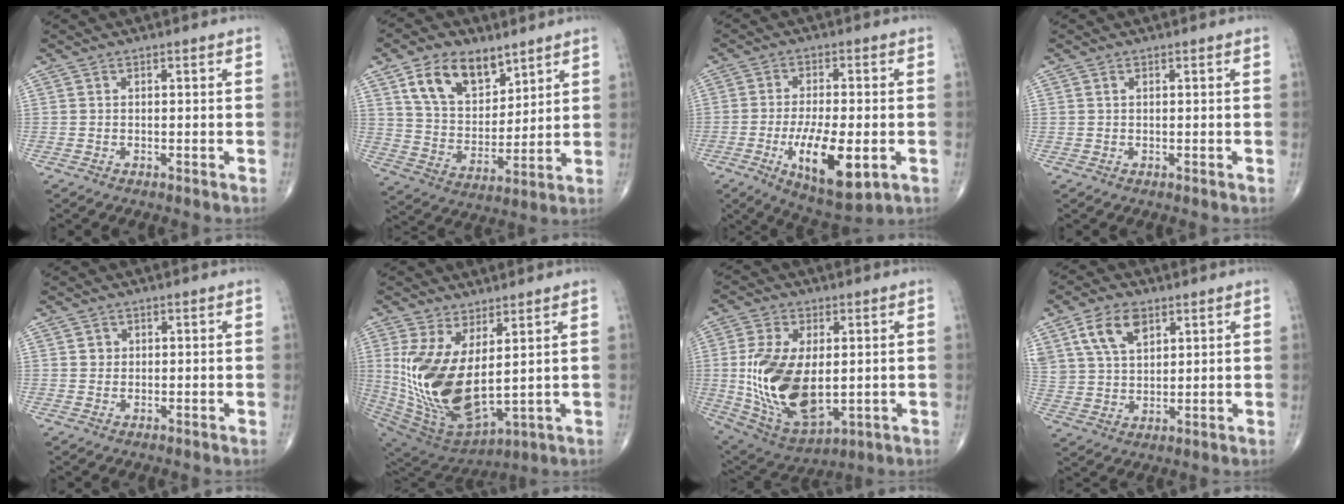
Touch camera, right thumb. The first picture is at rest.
{"total": 13.8, "force": [7.8, 8.3, 7.8], "torque": [-0.105, -0.040, 0.151]}
{"total": 13.5, "force": [-3.9, 5.1, 11.9], "torque": [-0.193, -0.007, -0.055]}
{"total": 0.6, "force": [0.3, 0.3, 0.3], "torque": [-0.006, 0.001, 0.007]}
{"total": 1.4, "force": [0.3, 1.3, 0.3], "torque": [0.002, 0.001, 0.003]}
{"total": 17.7, "force": [2.7, 8.3, 15.4], "torque": [-0.313, -0.039, 0.080]}
{"total": 19.5, "force": [-0.1, 10.8, 16.2], "torque": [-0.305, -0.014, 0.023]}
{"total": 9.6, "force": [4.9, 5.7, 6.0], "torque": [-0.102, -0.011, 0.099]}